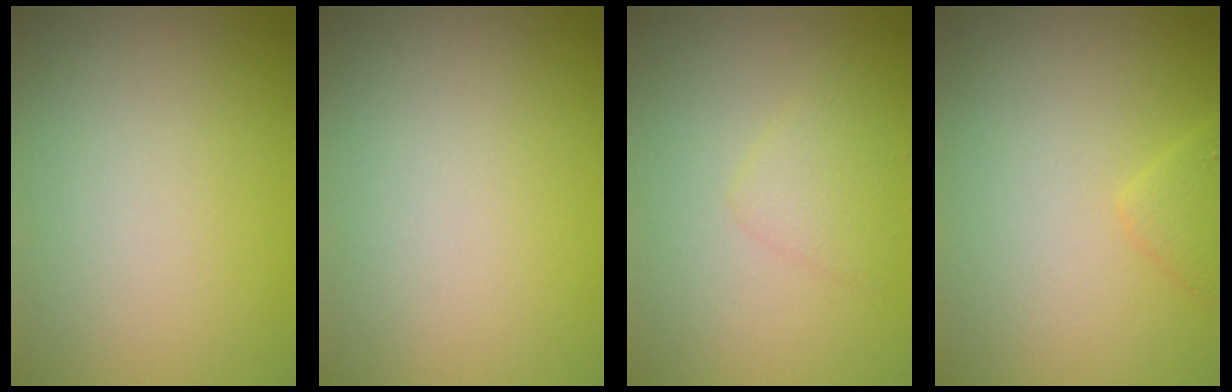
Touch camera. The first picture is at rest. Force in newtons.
{"total": 0.0}
{"total": 1.6, "press": 1.6, "slide": 0.2}
{"total": 1.5, "press": 1.5, "slide": 0.1}